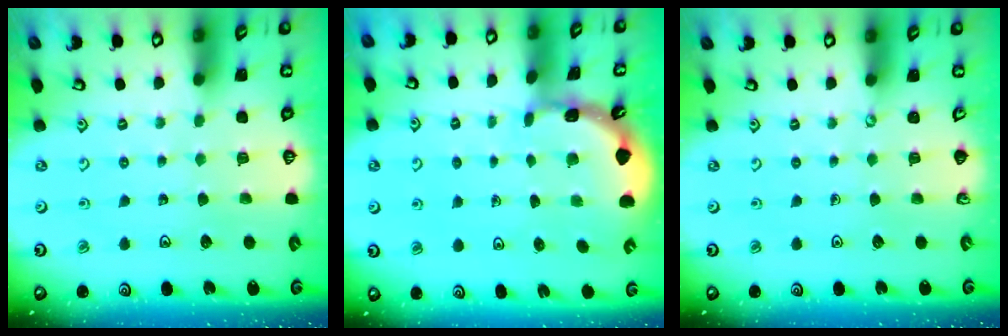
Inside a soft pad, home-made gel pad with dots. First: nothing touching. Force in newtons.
{"total": 1.7, "press": 1.7, "slide": 0.1}
{"total": 0.0}